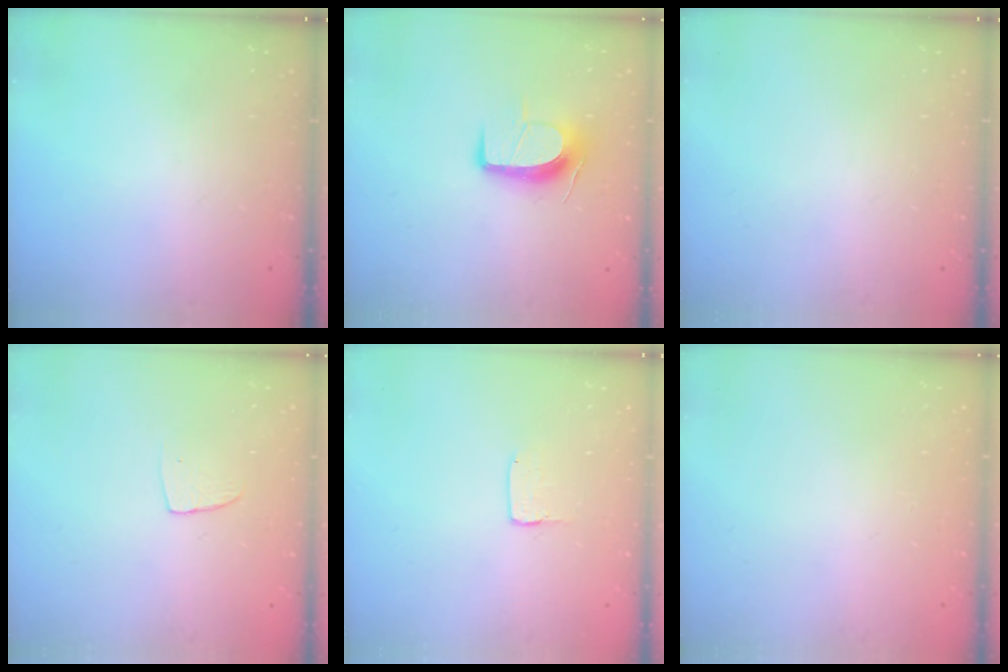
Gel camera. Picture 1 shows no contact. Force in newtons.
{"total": 10.3, "press": 10.3, "slide": 0.6}
{"total": 0.0}
{"total": 4.9, "press": 4.8, "slide": 0.4}
{"total": 2.0, "press": 2.0, "slide": 0.0}
{"total": 0.8, "press": 0.4, "slide": 0.7}